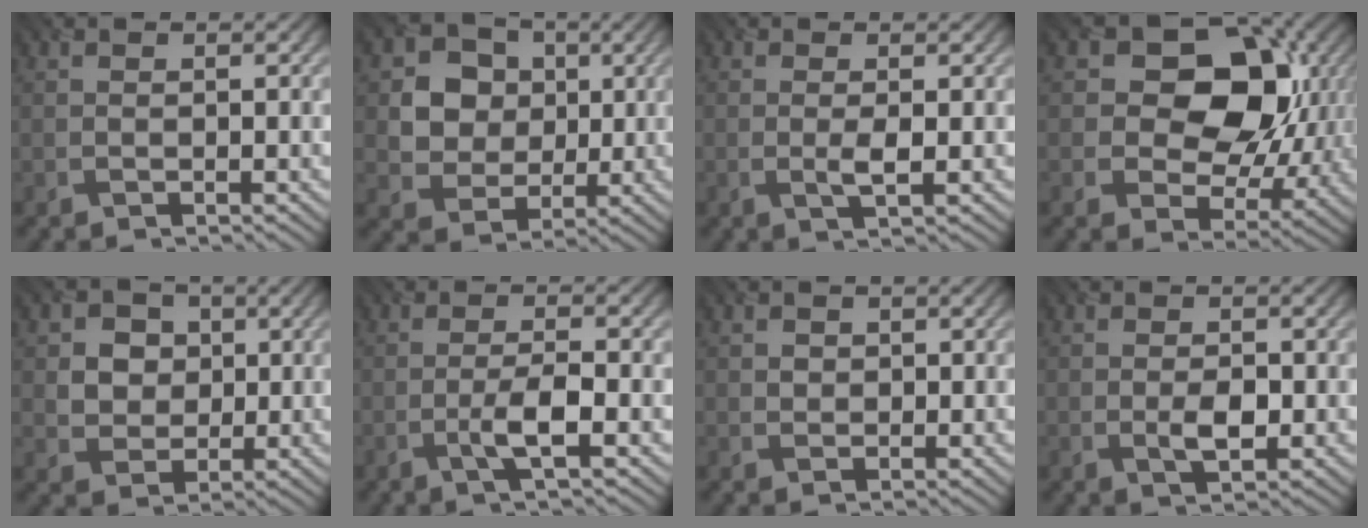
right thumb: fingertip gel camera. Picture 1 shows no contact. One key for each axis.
{"total": 7.7, "fx": 1.5, "fy": 6.7, "fz": 3.3, "tx": -0.090, "ty": 0.000, "tz": 0.019}
{"total": 1.9, "fx": -0.1, "fy": 0.4, "fz": 1.8, "tx": -0.039, "ty": -0.001, "tz": -0.004}
{"total": 15.8, "fx": 3.6, "fy": 11.2, "fz": 10.5, "tx": -0.157, "ty": 0.011, "tz": 0.061}
{"total": 5.5, "fx": 1.3, "fy": 4.8, "fz": 2.4, "tx": -0.077, "ty": -0.002, "tz": 0.013}
{"total": 3.6, "fx": -1.4, "fy": 0.5, "fz": 3.3, "tx": -0.064, "ty": 0.009, "tz": -0.033}
{"total": 1.2, "fx": 0.4, "fy": 1.1, "fz": 0.4, "tx": -0.010, "ty": -0.003, "tz": 0.006}
{"total": 2.9, "fx": -0.5, "fy": 1.5, "fz": 2.4, "tx": -0.042, "ty": -0.003, "tz": -0.007}